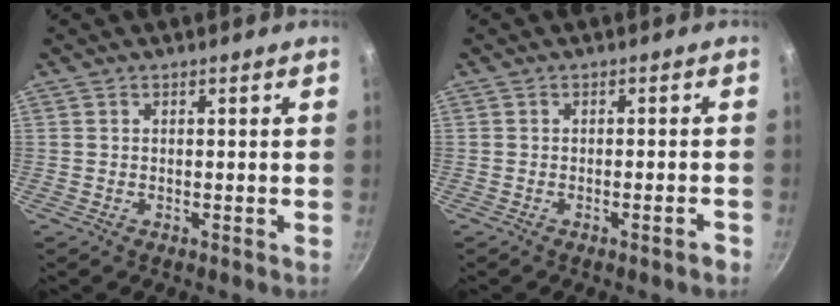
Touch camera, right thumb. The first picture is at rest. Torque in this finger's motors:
{"motor_torque": [-0.37, -0.28, -0.12, -0.20, 0.00]}